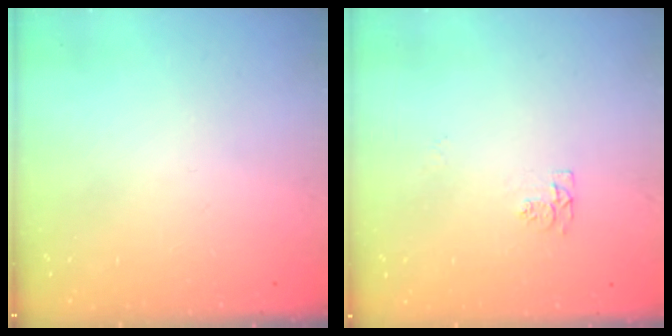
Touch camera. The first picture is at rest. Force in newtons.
{"total": 4.3, "press": 4.3, "slide": 0.8}